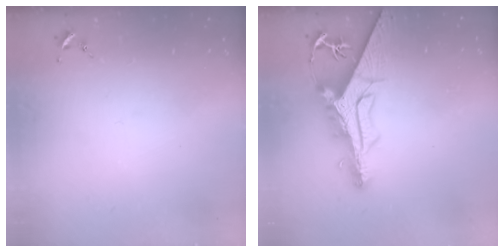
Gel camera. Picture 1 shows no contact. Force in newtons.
{"total": 12.7, "press": 12.7, "slide": 1.2}